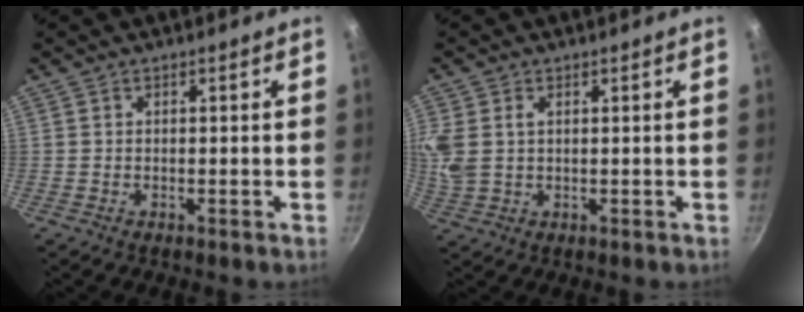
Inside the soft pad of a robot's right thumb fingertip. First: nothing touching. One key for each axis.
{"total": 7.0, "fx": 1.1, "fy": 4.7, "fz": 5.0, "tx": -0.136, "ty": 0.011, "tz": 0.032}